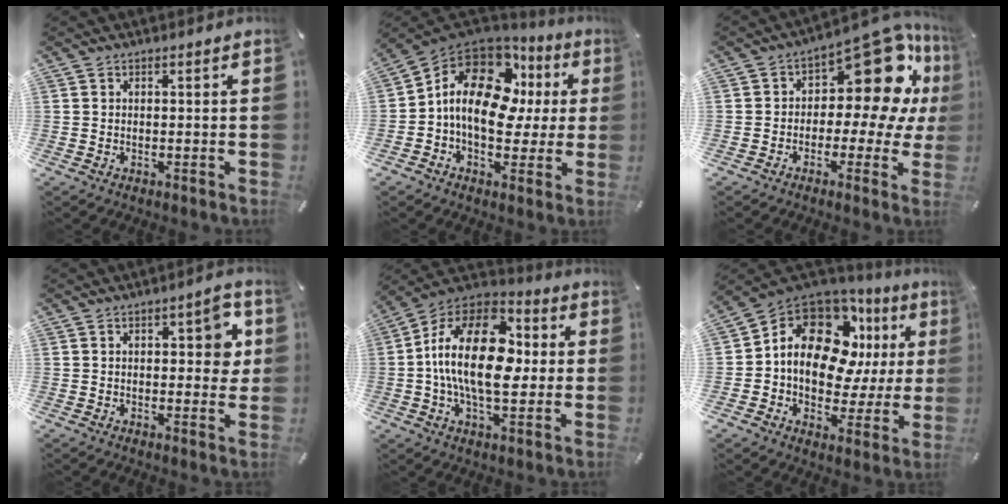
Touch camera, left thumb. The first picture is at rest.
{"total": 16.0, "force": [3.3, 11.0, 11.1], "torque": [-0.210, -0.012, 0.058]}
{"total": 17.9, "force": [7.7, 9.0, 13.4], "torque": [-0.179, -0.063, 0.127]}
{"total": 7.2, "force": [1.5, 3.6, 6.1], "torque": [-0.070, -0.004, 0.015]}
{"total": 22.1, "force": [0.1, 13.0, 17.8], "torque": [-0.333, 0.007, -0.004]}
{"total": 17.0, "force": [5.8, 11.7, 11.0], "torque": [-0.198, -0.038, 0.100]}